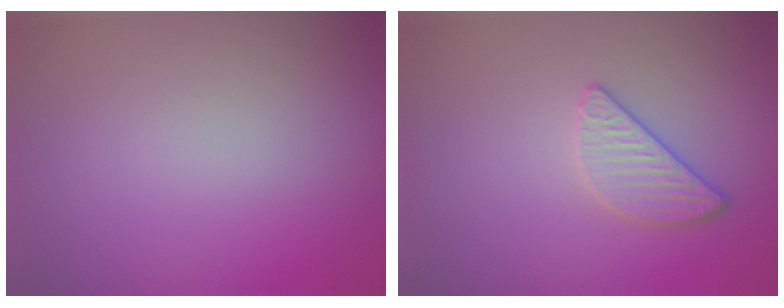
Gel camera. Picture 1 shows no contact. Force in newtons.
{"total": 2.4, "press": 2.2, "slide": 0.9}